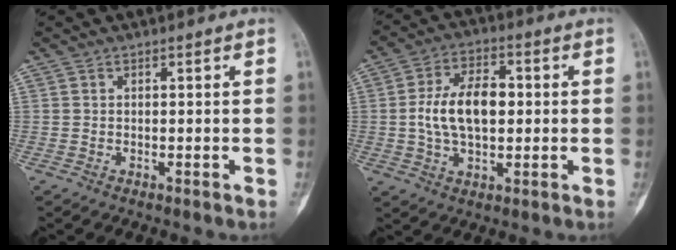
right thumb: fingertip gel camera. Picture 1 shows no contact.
{"total": 11.7, "force": [0.3, 6.7, 9.6], "torque": [-0.165, 0.013, 0.006]}